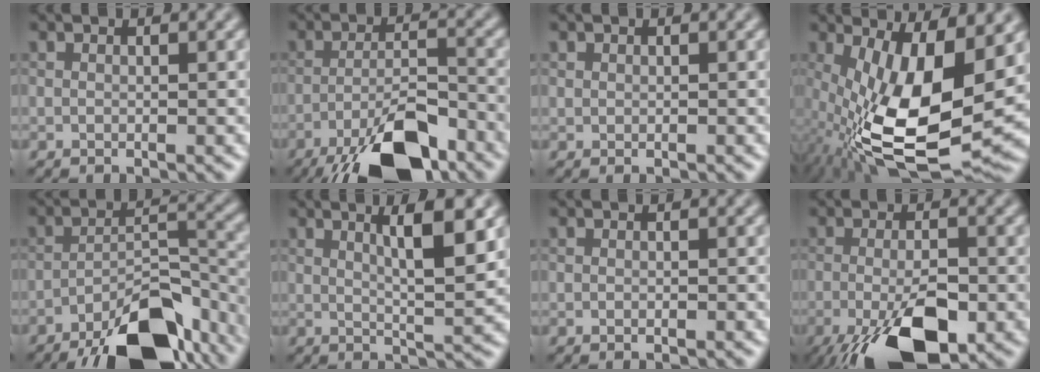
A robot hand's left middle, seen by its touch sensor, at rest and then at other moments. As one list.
[{"total": 9.1, "force": [-6.3, 2.0, 6.2], "torque": [-0.115, -0.004, -0.101]}, {"total": 0.5, "force": [-0.1, -0.3, -0.4], "torque": [-0.002, -0.001, 0.009]}, {"total": 15.1, "force": [-1.9, 6.1, 13.7], "torque": [-0.261, -0.025, -0.012]}, {"total": 11.2, "force": [-8.6, 2.9, 6.5], "torque": [-0.115, 0.000, -0.133]}, {"total": 4.8, "force": [1.4, 0.6, 4.5], "torque": [-0.068, -0.003, 0.036]}, {"total": 0.5, "force": [-0.5, -0.2, -0.1], "torque": [-0.001, 0.000, -0.001]}, {"total": 9.2, "force": [-4.6, 2.5, 7.6], "torque": [-0.143, -0.013, -0.063]}]